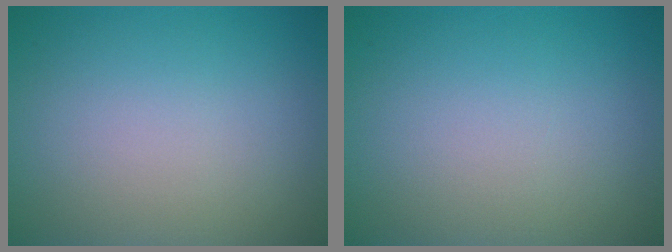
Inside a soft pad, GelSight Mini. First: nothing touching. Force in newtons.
{"total": 0.0}